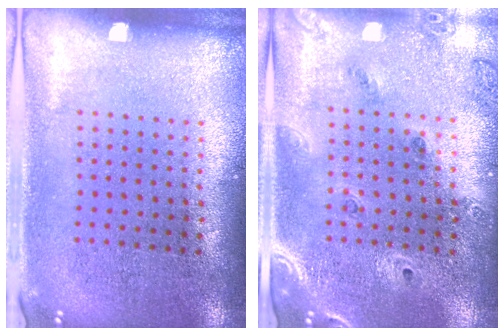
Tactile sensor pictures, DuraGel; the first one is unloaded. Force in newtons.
{"total": 1.5, "press": 1.4, "slide": 0.7}